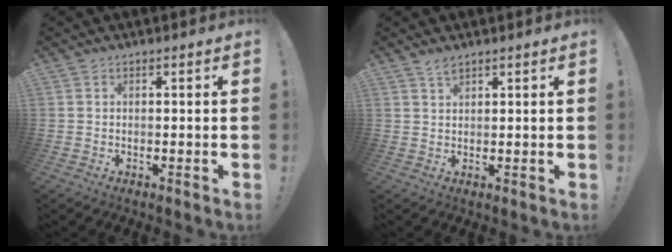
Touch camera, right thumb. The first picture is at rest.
{"total": 2.3, "force": [2.0, 0.7, 1.1], "torque": [-0.009, -0.012, 0.034]}